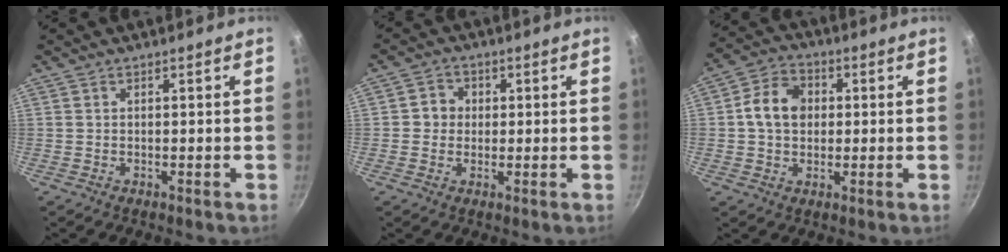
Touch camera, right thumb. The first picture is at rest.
{"total": 4.1, "force": [0.3, 3.9, 1.4], "torque": [0.003, 0.005, -0.003]}
{"total": 9.0, "force": [1.0, 7.1, 5.4], "torque": [-0.075, 0.014, 0.004]}